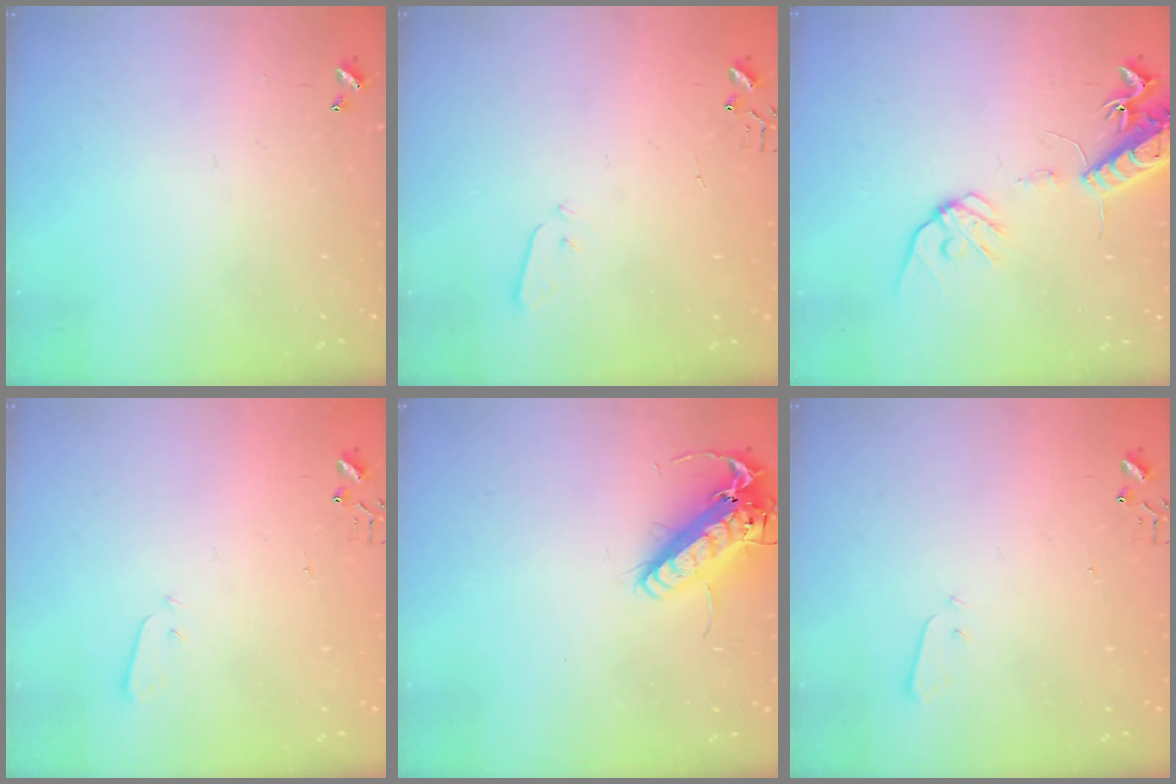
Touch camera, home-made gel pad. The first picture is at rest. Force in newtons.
{"total": 3.0, "press": 2.9, "slide": 0.7}
{"total": 16.4, "press": 16.1, "slide": 3.0}
{"total": 2.1, "press": 2.1, "slide": 0.3}
{"total": 15.9, "press": 15.7, "slide": 2.8}
{"total": 2.1, "press": 2.1, "slide": 0.3}